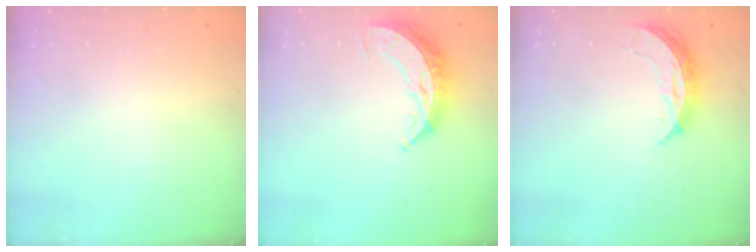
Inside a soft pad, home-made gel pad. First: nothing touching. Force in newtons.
{"total": 8.9, "press": 8.9, "slide": 0.5}
{"total": 8.2, "press": 8.2, "slide": 0.1}